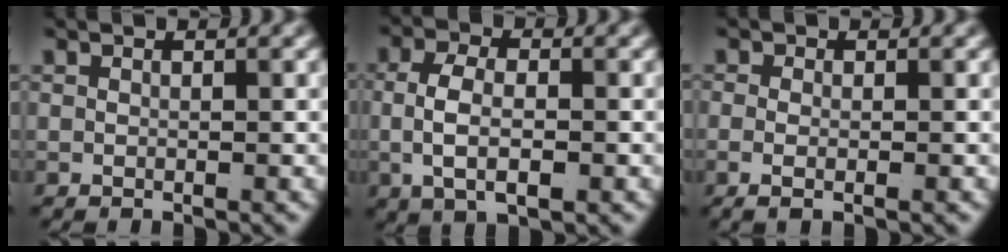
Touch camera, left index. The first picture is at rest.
{"total": 4.3, "force": [-0.4, 2.1, 3.8], "torque": [-0.078, -0.009, 0.001]}
{"total": 1.4, "force": [-0.7, 0.1, 1.2], "torque": [-0.035, -0.013, -0.006]}